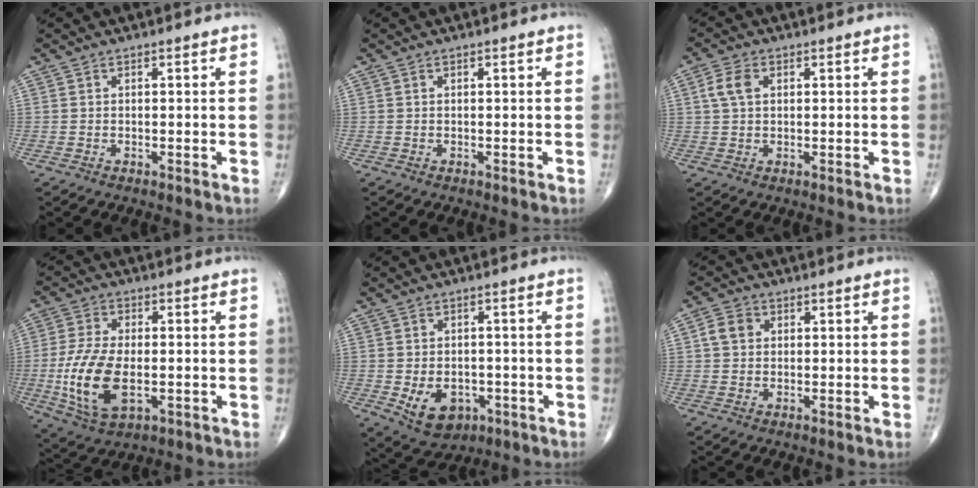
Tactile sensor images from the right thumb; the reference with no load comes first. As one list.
[{"total": 0.0}, {"total": 4.1, "force": [1.1, 2.7, 2.9], "torque": [-0.065, 0.007, 0.019]}, {"total": 13.6, "force": [-2.4, 7.0, 11.4], "torque": [-0.232, -0.005, -0.038]}, {"total": 8.5, "force": [-2.6, 6.2, 5.2], "torque": [-0.064, 0.010, -0.026]}, {"total": 3.8, "force": [0.7, 3.1, 2.0], "torque": [-0.031, 0.007, 0.009]}]